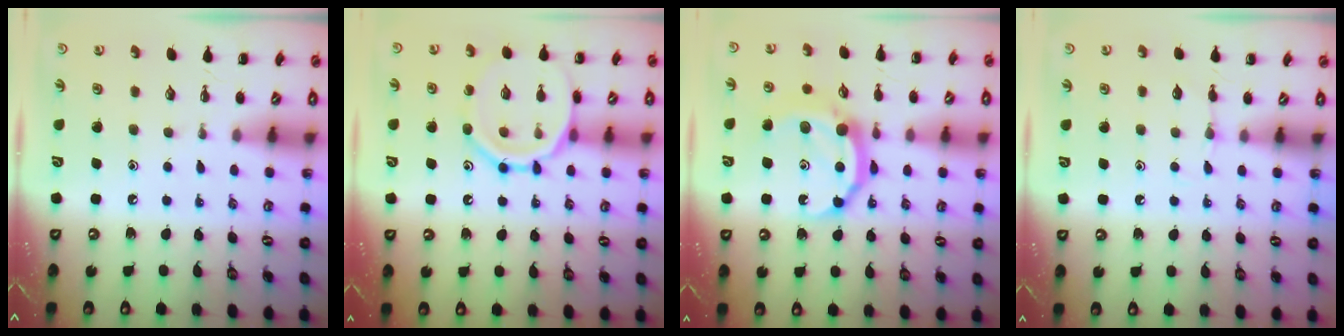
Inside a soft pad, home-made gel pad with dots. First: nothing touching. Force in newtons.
{"total": 14.5, "press": 14.5, "slide": 1.3}
{"total": 12.0, "press": 11.9, "slide": 0.9}
{"total": 3.8, "press": 3.6, "slide": 1.2}